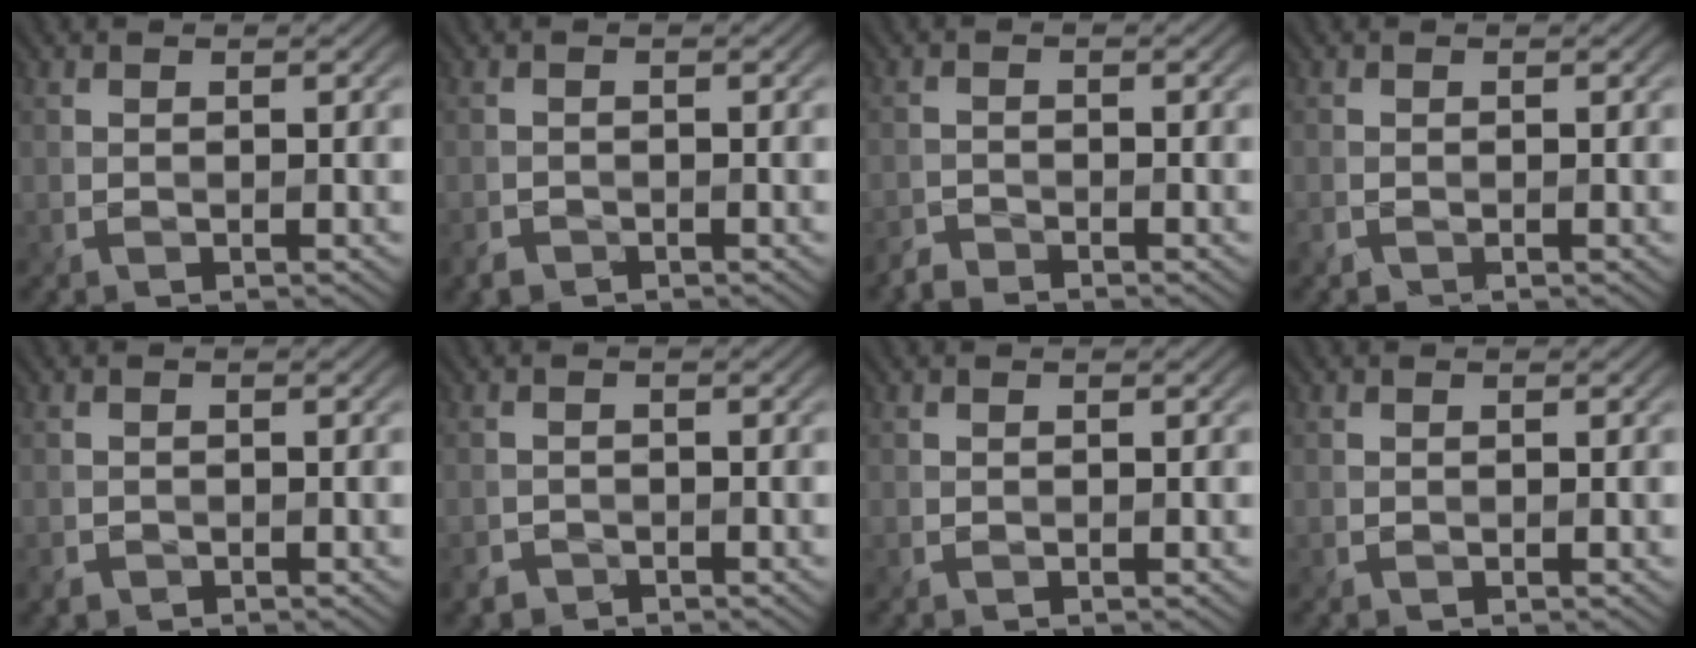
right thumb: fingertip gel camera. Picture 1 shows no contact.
{"total": 1.5, "force": [-1.2, 0.8, 0.1], "torque": [-0.006, -0.009, -0.025]}
{"total": 2.0, "force": [-2.0, 0.0, -0.2], "torque": [0.004, -0.005, -0.045]}
{"total": 0.7, "force": [-0.4, 0.3, 0.5], "torque": [-0.012, -0.005, -0.007]}
{"total": 1.0, "force": [-0.6, 0.8, 0.1], "torque": [-0.009, -0.005, -0.009]}
{"total": 1.8, "force": [-1.5, 0.9, -0.1], "torque": [0.000, -0.009, -0.031]}
{"total": 0.0}
{"total": 0.0}